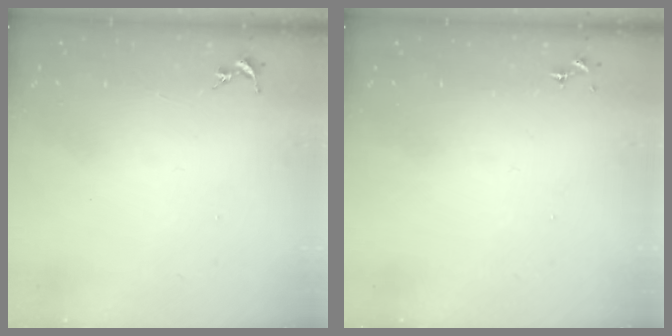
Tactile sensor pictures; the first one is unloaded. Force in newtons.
{"total": 0.0}